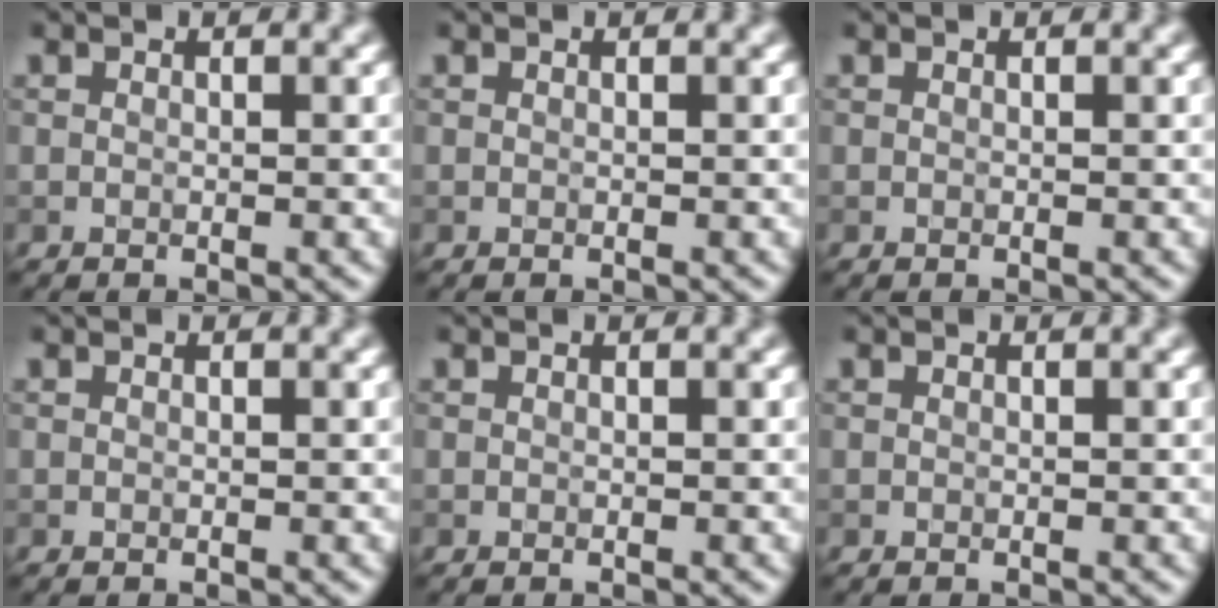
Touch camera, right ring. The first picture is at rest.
{"total": 0.0}
{"total": 0.0}
{"total": 0.0}
{"total": 0.0}
{"total": 0.0}